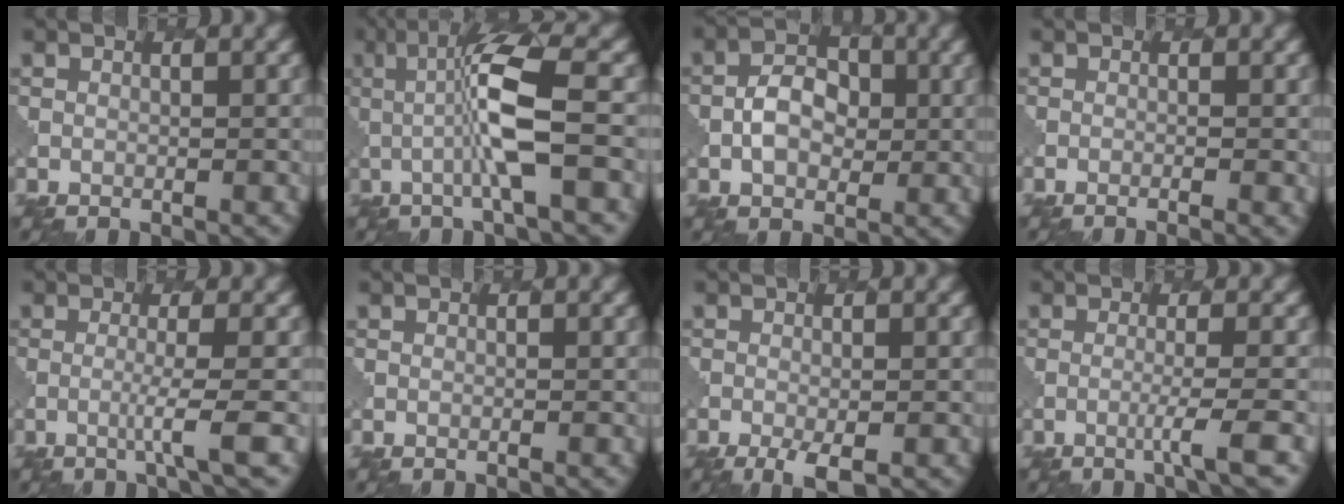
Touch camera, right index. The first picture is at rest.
{"total": 6.0, "force": [-0.3, 0.7, 5.9], "torque": [-0.112, 0.007, -0.010]}
{"total": 3.5, "force": [-0.2, 2.6, 2.4], "torque": [-0.039, 0.004, -0.005]}
{"total": 1.7, "force": [-0.6, 0.5, 1.5], "torque": [-0.012, -0.001, -0.016]}
{"total": 2.6, "force": [-0.7, 0.1, 2.5], "torque": [-0.039, -0.001, -0.027]}
{"total": 0.0}
{"total": 2.9, "force": [-1.5, 0.9, 2.3], "torque": [-0.042, -0.006, -0.022]}
{"total": 2.5, "force": [-1.0, 0.1, 2.3], "torque": [-0.029, 0.001, -0.032]}